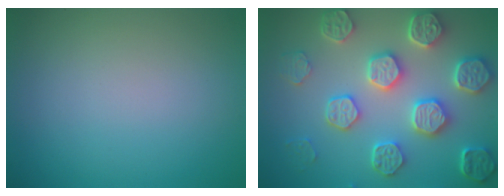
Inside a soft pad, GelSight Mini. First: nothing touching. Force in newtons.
{"total": 7.3, "press": 6.0, "slide": 4.0}